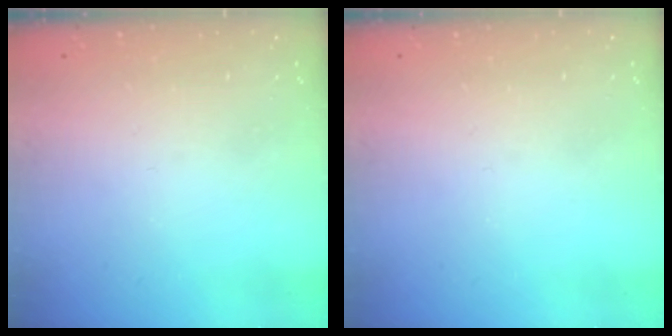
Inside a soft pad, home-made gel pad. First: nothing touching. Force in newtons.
{"total": 0.0}